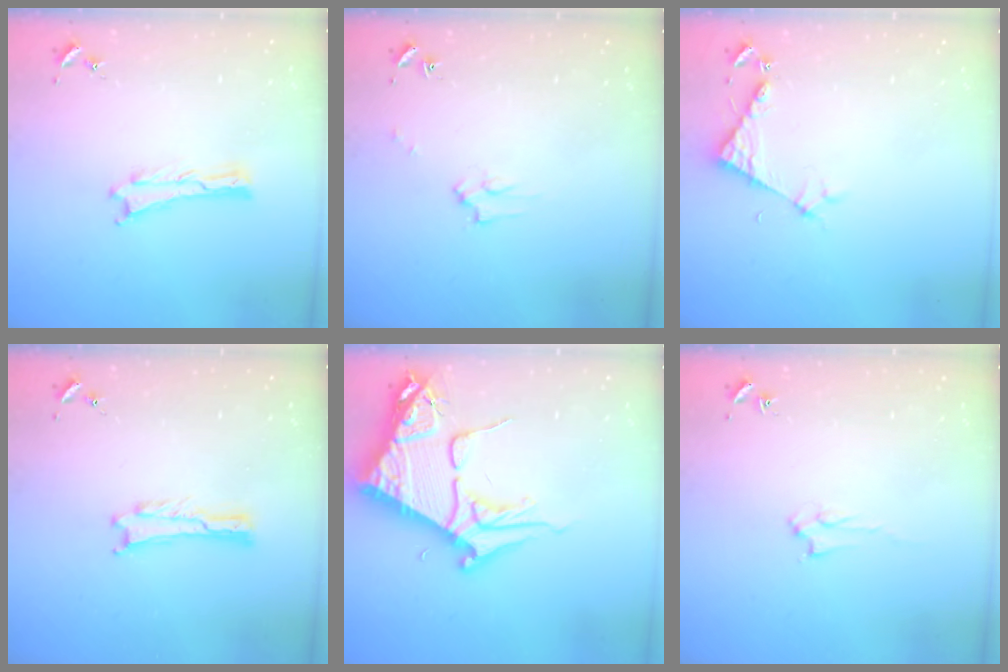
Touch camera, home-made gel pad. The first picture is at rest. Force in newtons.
{"total": 2.2, "press": 2.2, "slide": 0.2}
{"total": 4.3, "press": 4.3, "slide": 0.4}
{"total": 0.0}
{"total": 10.7, "press": 10.7, "slide": 1.2}
{"total": 1.6, "press": 1.6, "slide": 0.2}